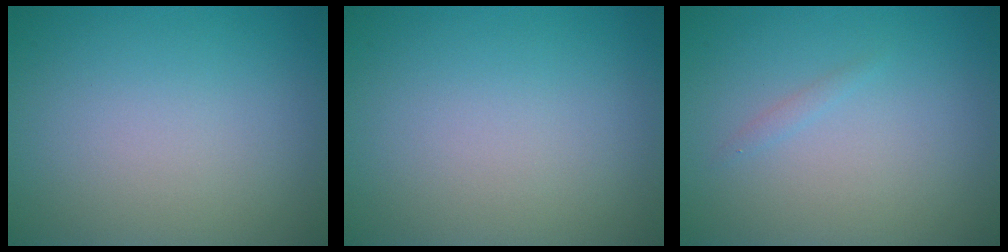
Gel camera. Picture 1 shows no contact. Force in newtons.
{"total": 0.0}
{"total": 1.1, "press": 1.1, "slide": 0.2}